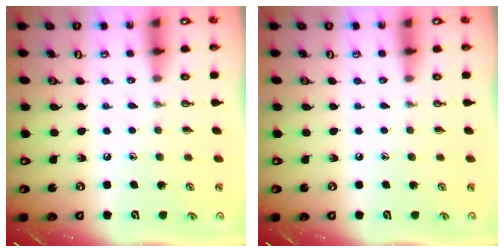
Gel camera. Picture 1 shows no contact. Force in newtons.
{"total": 0.0}